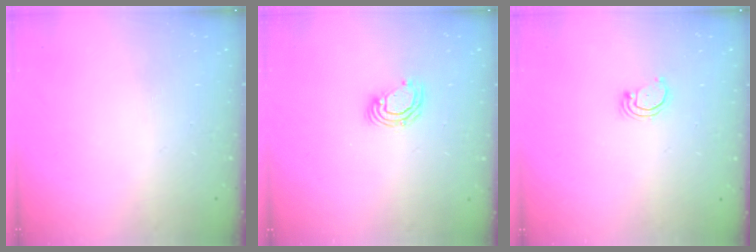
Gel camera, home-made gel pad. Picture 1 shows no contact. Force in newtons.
{"total": 6.3, "press": 6.3, "slide": 0.6}
{"total": 2.8, "press": 2.8, "slide": 0.3}